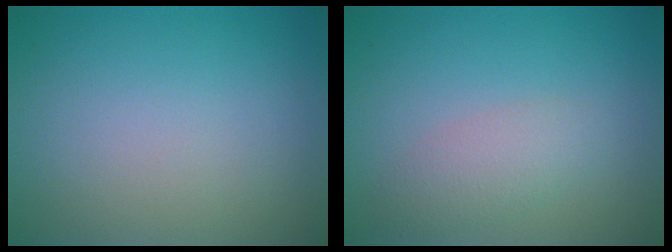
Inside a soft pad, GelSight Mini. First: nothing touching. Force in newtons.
{"total": 2.4, "press": 2.4, "slide": 0.1}